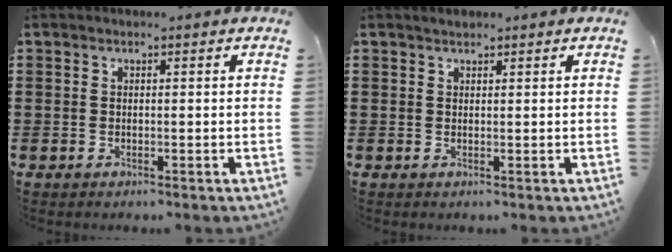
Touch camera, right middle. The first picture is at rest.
{"total": 0.7, "force": [0.7, 0.2, 0.0], "torque": [0.007, -0.004, 0.012]}